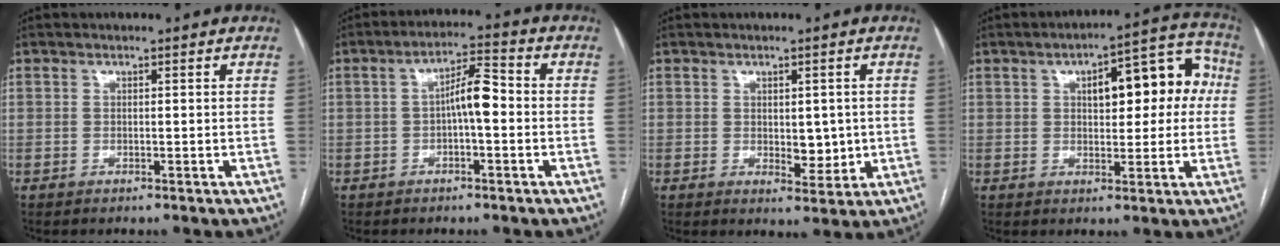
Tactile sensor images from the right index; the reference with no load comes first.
{"total": 5.7, "force": [-0.5, 1.4, 5.5], "torque": [-0.092, 0.022, -0.011]}
{"total": 4.2, "force": [0.0, 2.3, 3.5], "torque": [-0.044, -0.006, 0.010]}
{"total": 12.2, "force": [2.5, 5.0, 10.9], "torque": [-0.130, 0.045, 0.032]}